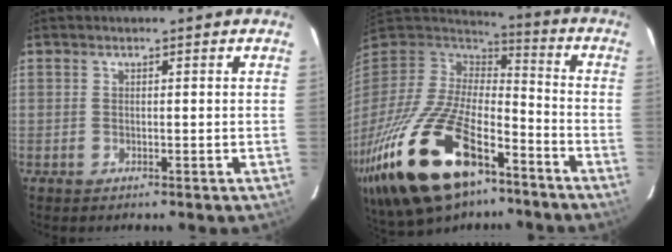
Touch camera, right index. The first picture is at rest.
{"total": 31.6, "force": [-18.3, 14.2, 21.5], "torque": [-0.449, -0.057, -0.302]}